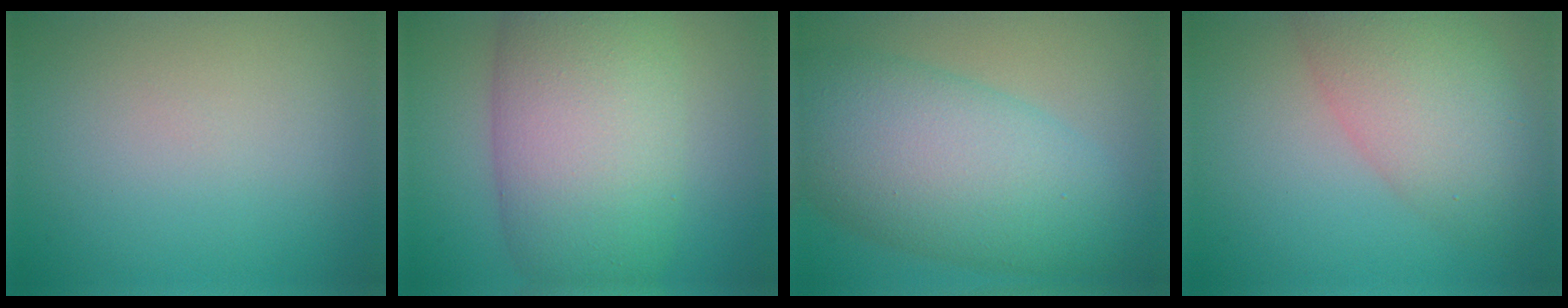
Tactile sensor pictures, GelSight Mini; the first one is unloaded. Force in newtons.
{"total": 11.8, "press": 11.8, "slide": 0.4}
{"total": 10.5, "press": 10.5, "slide": 0.2}
{"total": 6.9, "press": 6.8, "slide": 0.5}